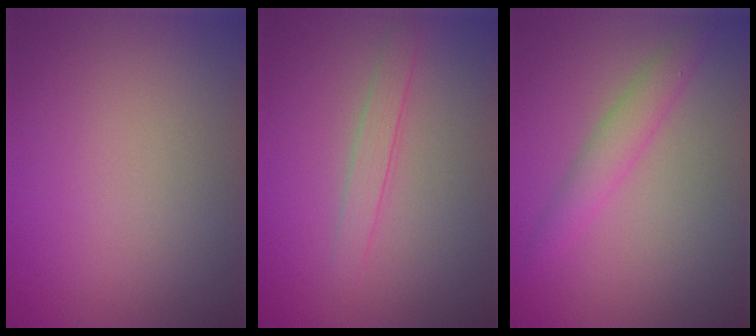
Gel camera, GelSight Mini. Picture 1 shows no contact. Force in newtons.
{"total": 1.6, "press": 1.6, "slide": 0.1}
{"total": 2.3, "press": 2.3, "slide": 0.1}